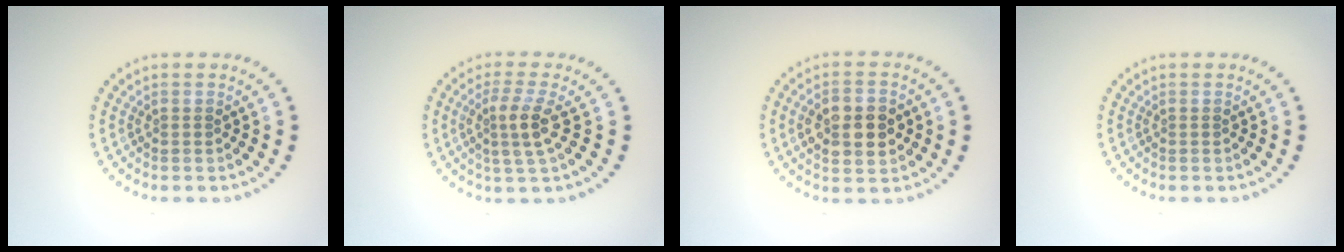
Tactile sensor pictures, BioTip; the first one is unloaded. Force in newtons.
{"total": 2.9, "press": 2.5, "slide": 1.5}
{"total": 4.8, "press": 4.8, "slide": 0.2}
{"total": 0.0}